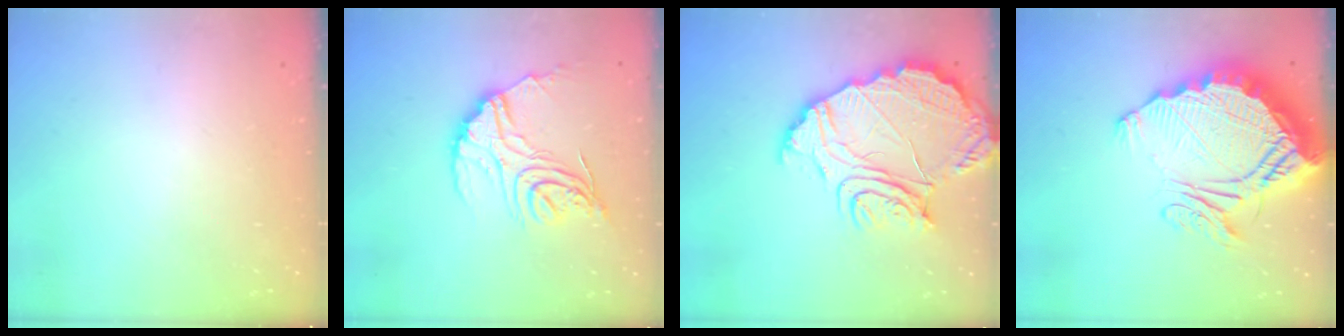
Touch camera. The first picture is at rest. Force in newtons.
{"total": 16.9, "press": 16.9, "slide": 1.3}
{"total": 18.7, "press": 18.6, "slide": 1.5}
{"total": 22.0, "press": 21.9, "slide": 1.7}